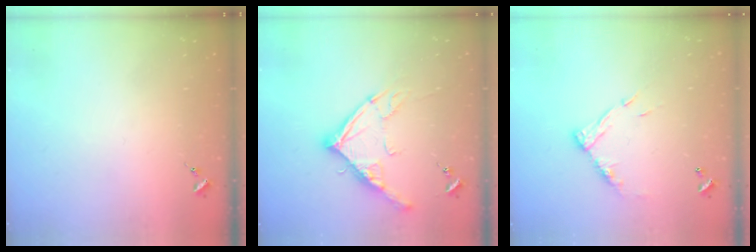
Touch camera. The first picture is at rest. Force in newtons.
{"total": 14.5, "press": 14.4, "slide": 1.4}
{"total": 10.9, "press": 10.9, "slide": 0.8}